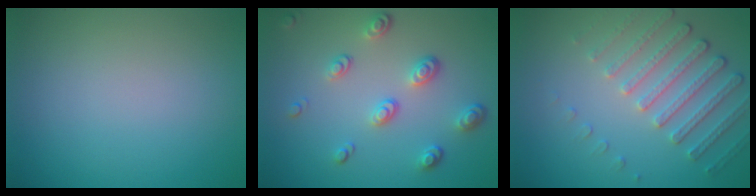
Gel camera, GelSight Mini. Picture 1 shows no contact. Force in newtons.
{"total": 3.4, "press": 2.6, "slide": 2.3}
{"total": 4.5, "press": 3.5, "slide": 2.9}